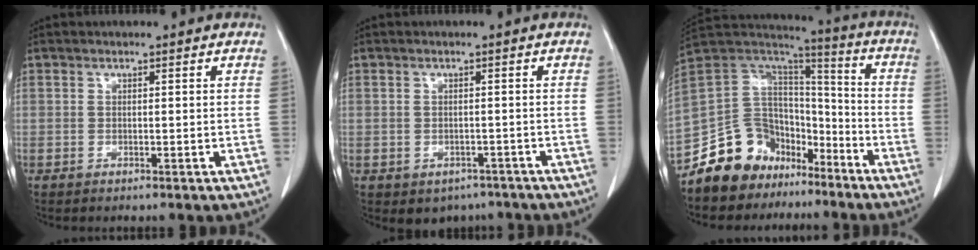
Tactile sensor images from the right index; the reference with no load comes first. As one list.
[{"total": 4.2, "force": [-2.8, 3.0, 0.7], "torque": [0.003, 0.008, -0.034]}, {"total": 14.7, "force": [-10.3, 9.9, 3.1], "torque": [-0.052, 0.100, -0.178]}]